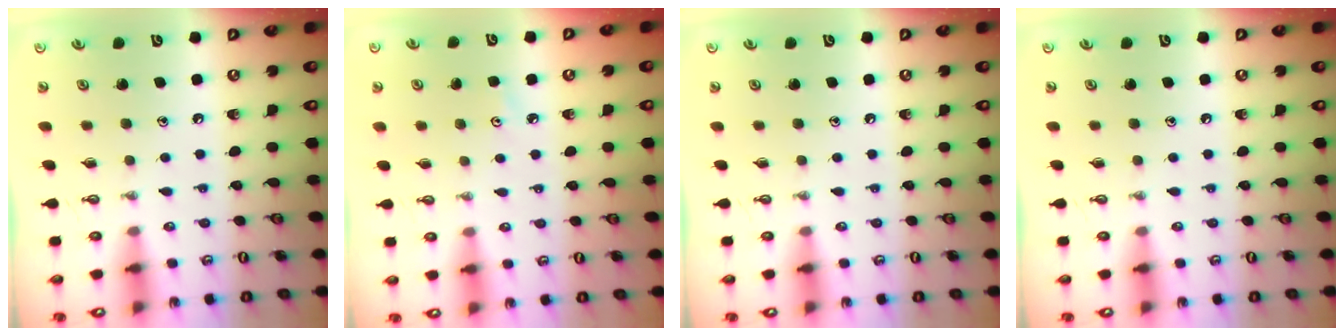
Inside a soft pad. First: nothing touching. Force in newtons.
{"total": 2.6, "press": 2.6, "slide": 0.5}
{"total": 0.0}
{"total": 0.0}